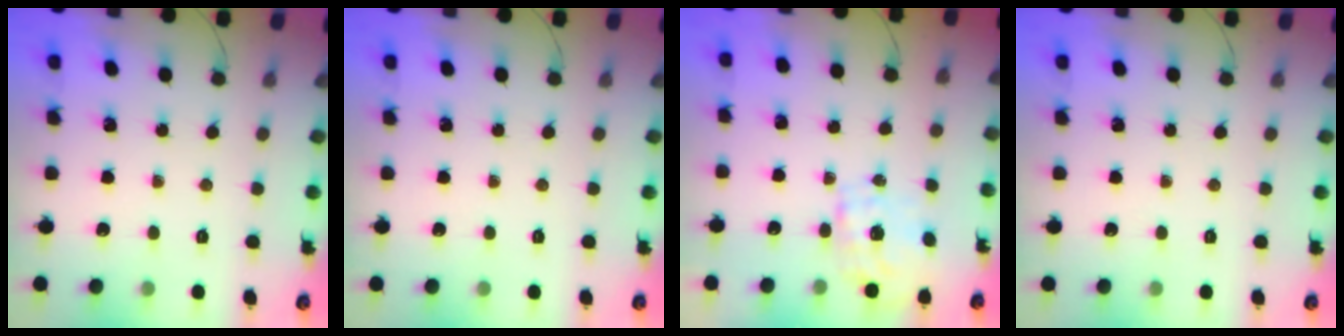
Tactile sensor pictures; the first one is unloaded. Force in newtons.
{"total": 0.0}
{"total": 0.9, "press": 0.7, "slide": 0.6}
{"total": 0.0}